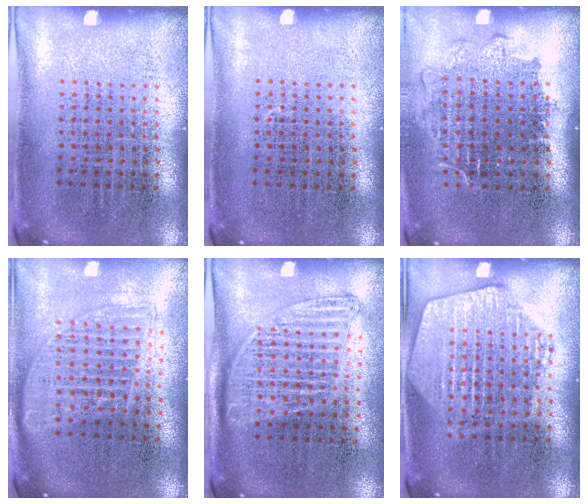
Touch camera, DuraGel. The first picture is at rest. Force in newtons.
{"total": 0.0}
{"total": 1.2, "press": 1.0, "slide": 0.6}
{"total": 1.6, "press": 1.4, "slide": 0.8}
{"total": 1.4, "press": 1.3, "slide": 0.6}
{"total": 2.8, "press": 2.7, "slide": 0.4}